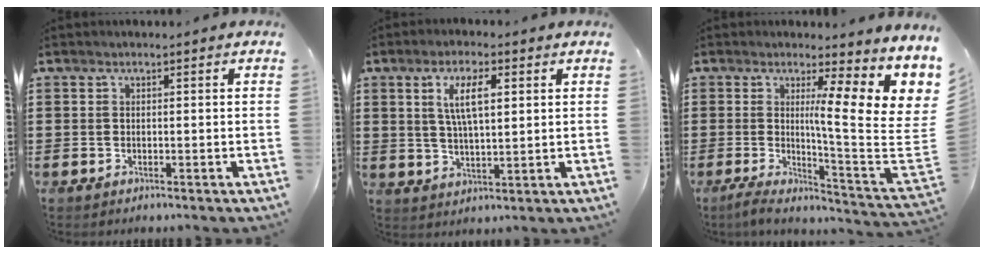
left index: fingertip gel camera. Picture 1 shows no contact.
{"total": 6.5, "force": [2.3, 2.3, 5.6], "torque": [-0.119, 0.010, 0.037]}
{"total": 10.7, "force": [4.7, 2.6, 9.2], "torque": [-0.148, -0.052, 0.078]}